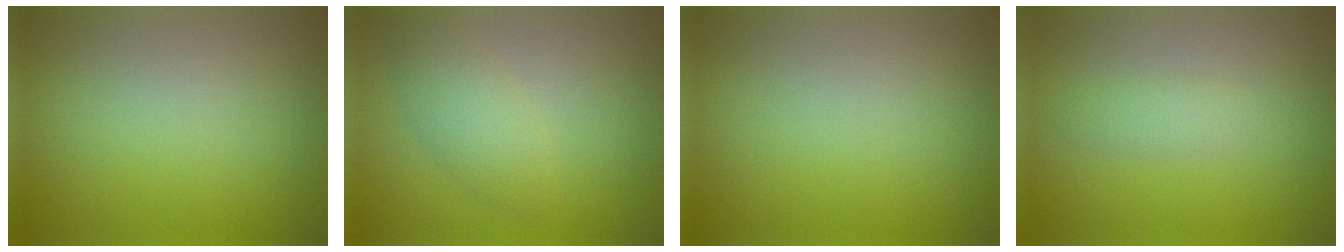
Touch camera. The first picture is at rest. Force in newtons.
{"total": 2.7, "press": 2.7, "slide": 0.0}
{"total": 0.0}
{"total": 1.1, "press": 1.1, "slide": 0.0}